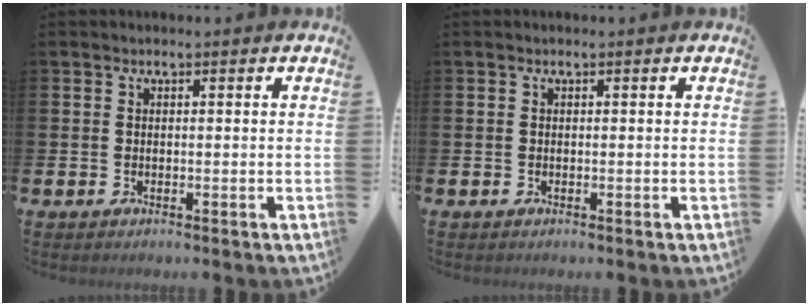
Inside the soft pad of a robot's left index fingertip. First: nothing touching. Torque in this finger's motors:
{"motor_torque": [0.00, 0.00, 0.00, 0.00]}